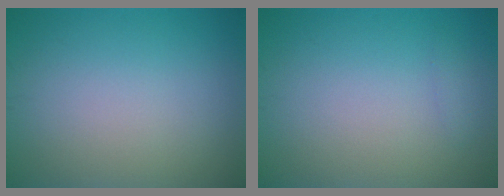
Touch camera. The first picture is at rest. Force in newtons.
{"total": 0.5, "press": 0.5, "slide": 0.1}